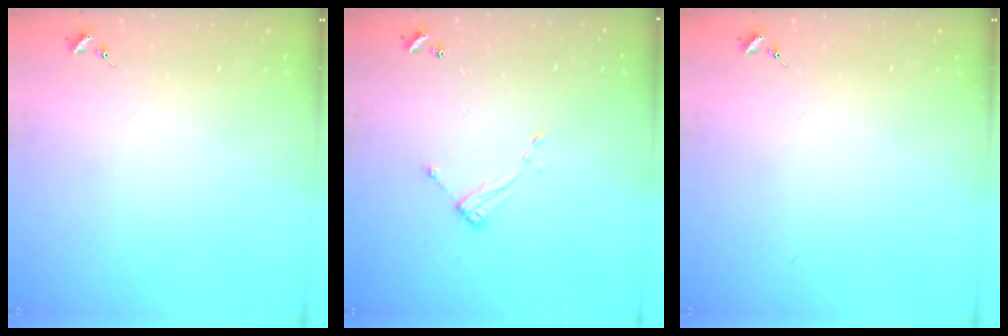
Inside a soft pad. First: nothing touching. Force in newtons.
{"total": 6.1, "press": 6.1, "slide": 0.2}
{"total": 0.0}